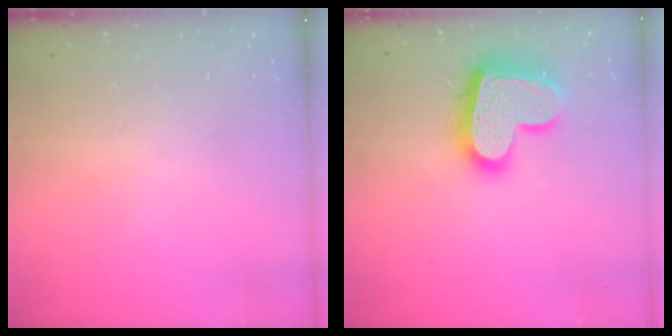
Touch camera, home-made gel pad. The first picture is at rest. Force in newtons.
{"total": 18.3, "press": 18.2, "slide": 1.7}